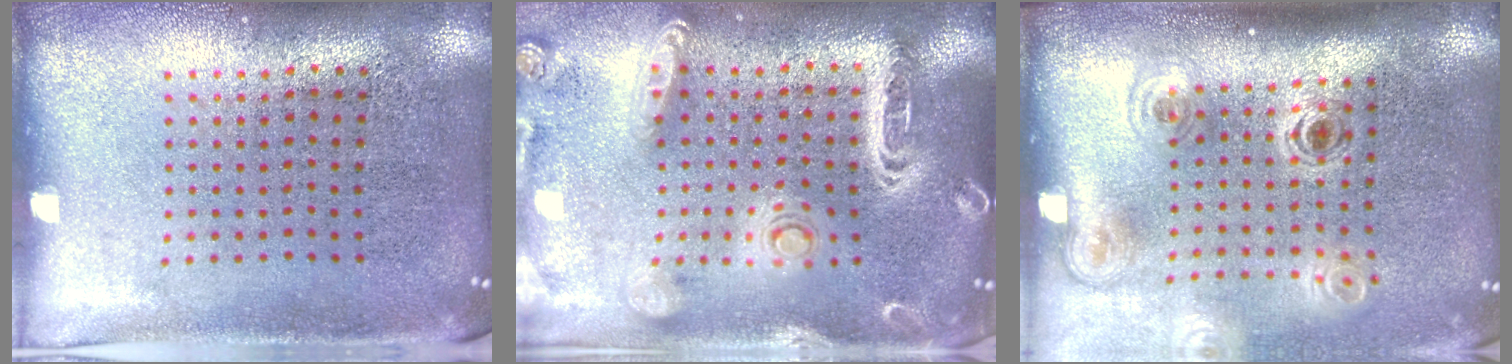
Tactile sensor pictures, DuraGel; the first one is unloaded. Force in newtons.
{"total": 2.8, "press": 2.4, "slide": 1.4}
{"total": 1.9, "press": 1.3, "slide": 1.4}